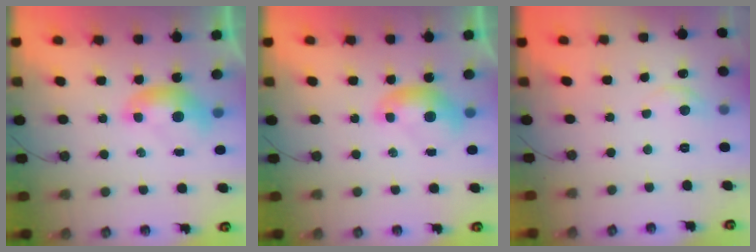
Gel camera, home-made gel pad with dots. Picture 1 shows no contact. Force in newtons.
{"total": 0.0}
{"total": 0.8, "press": 0.5, "slide": 0.6}